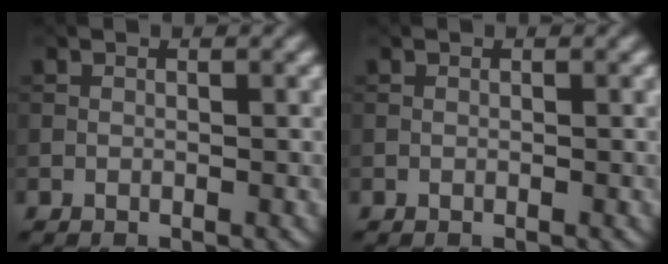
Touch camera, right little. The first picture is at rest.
{"total": 0.0}